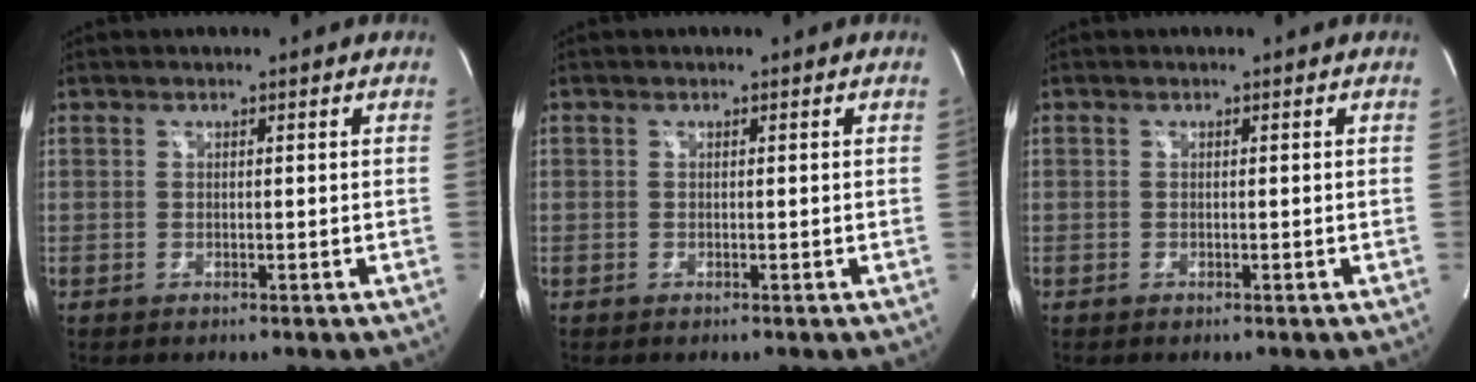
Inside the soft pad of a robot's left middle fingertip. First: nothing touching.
{"total": 0.0}
{"total": 0.0}